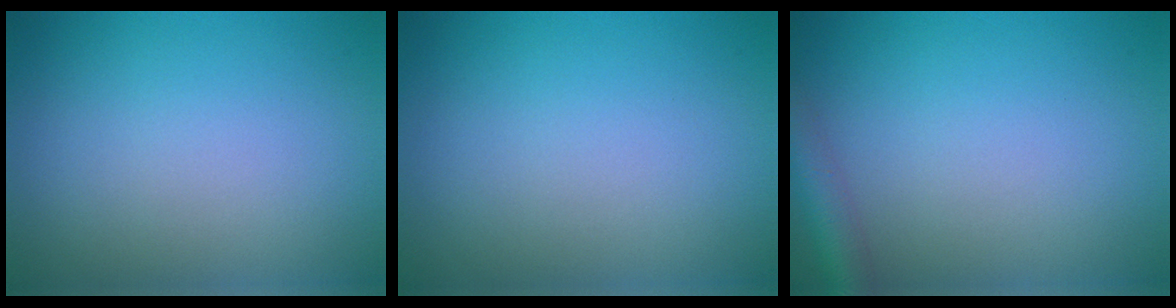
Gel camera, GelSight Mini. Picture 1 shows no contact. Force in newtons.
{"total": 0.0}
{"total": 3.3, "press": 3.3, "slide": 0.2}